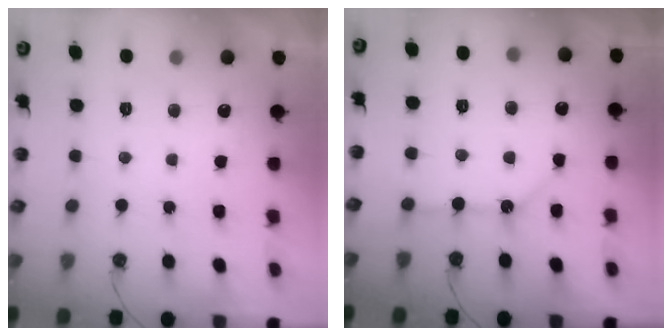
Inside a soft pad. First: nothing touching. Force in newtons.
{"total": 10.3, "press": 10.3, "slide": 1.1}